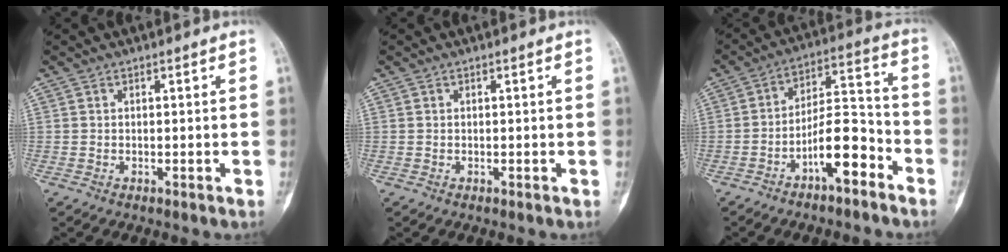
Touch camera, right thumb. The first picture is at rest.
{"total": 0.0}
{"total": 10.8, "force": [-5.8, 4.0, 8.2], "torque": [-0.132, 0.062, -0.098]}